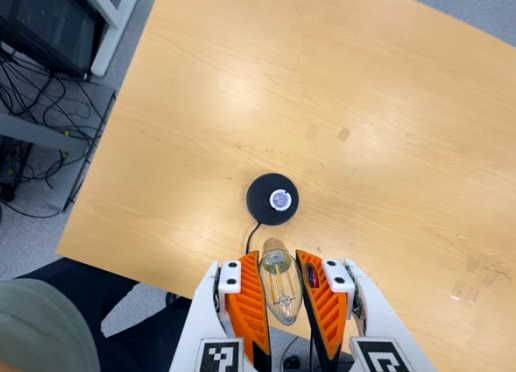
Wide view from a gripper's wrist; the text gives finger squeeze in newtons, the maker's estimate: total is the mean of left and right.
{"total": 19.1, "left": 21.3, "right": 17.0}